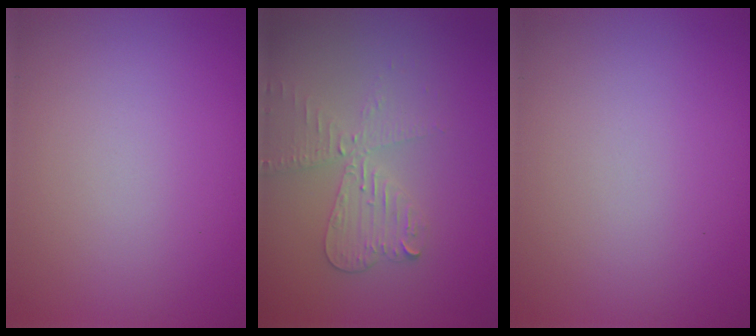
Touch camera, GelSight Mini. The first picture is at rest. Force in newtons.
{"total": 3.3, "press": 2.8, "slide": 1.6}
{"total": 0.0}